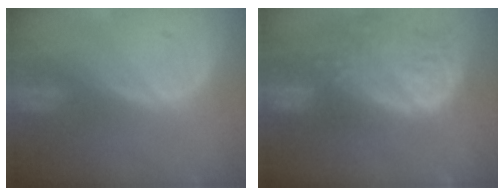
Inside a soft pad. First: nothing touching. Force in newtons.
{"total": 14.4, "press": 11.8, "slide": 8.2}